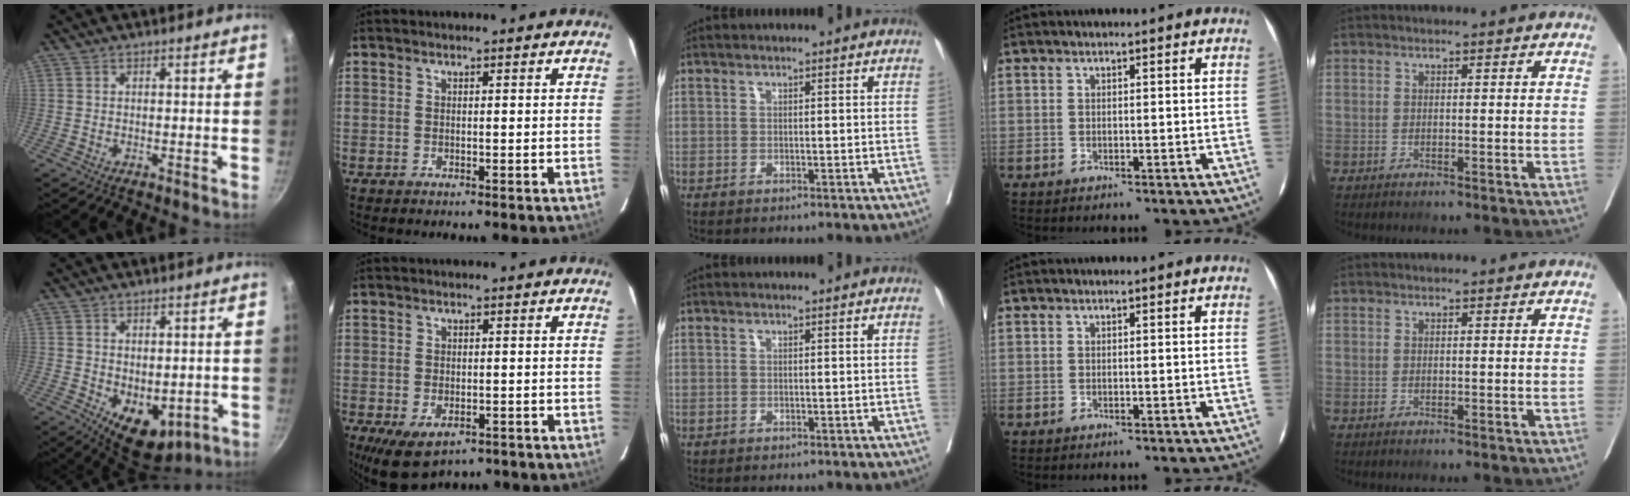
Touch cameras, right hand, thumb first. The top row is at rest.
{"thumb": {"total": 9.8, "force": [-2.4, 5.7, 7.6], "torque": [-0.089, -0.009, -0.013]}, "index": {"total": 7.4, "force": [-4.5, 4.0, 4.4], "torque": [-0.080, -0.011, -0.064]}}